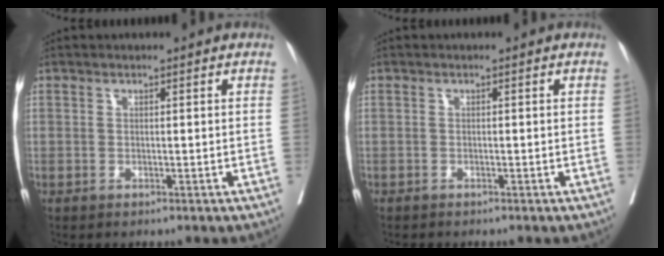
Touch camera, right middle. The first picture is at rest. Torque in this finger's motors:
{"motor_torque": [-0.16, -0.39, -0.07, 0.00]}